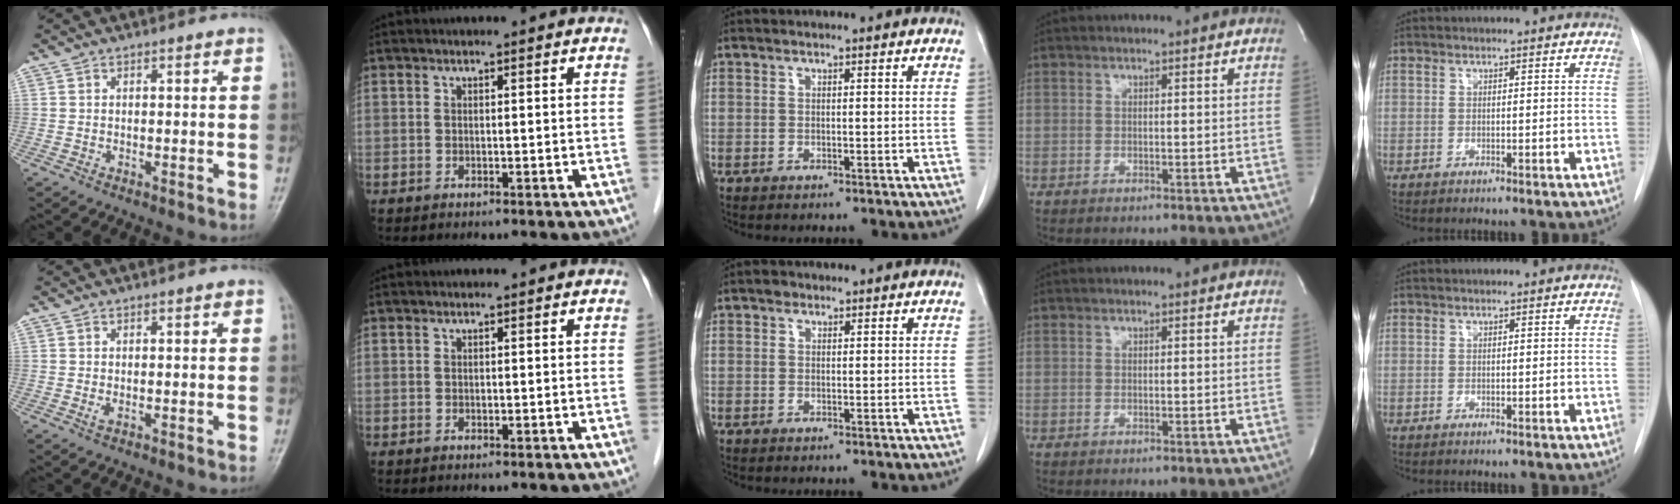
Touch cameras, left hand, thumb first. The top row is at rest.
{"thumb": {"total": 1.5, "force": [-0.1, 0.7, 1.3], "torque": [-0.025, 0.004, 0.000]}, "middle": {"total": 1.0, "force": [0.6, 0.8, 0.2], "torque": [-0.003, 0.003, 0.007]}}